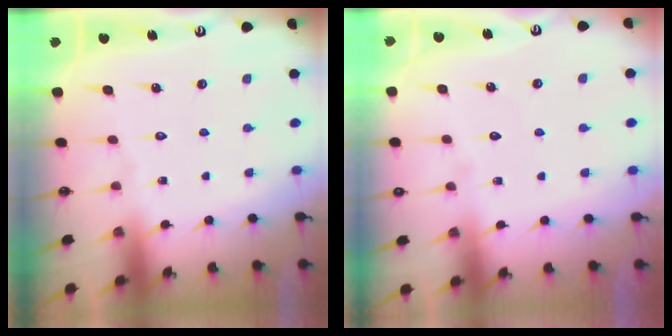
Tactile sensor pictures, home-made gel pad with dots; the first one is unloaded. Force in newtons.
{"total": 2.8, "press": 2.8, "slide": 0.3}